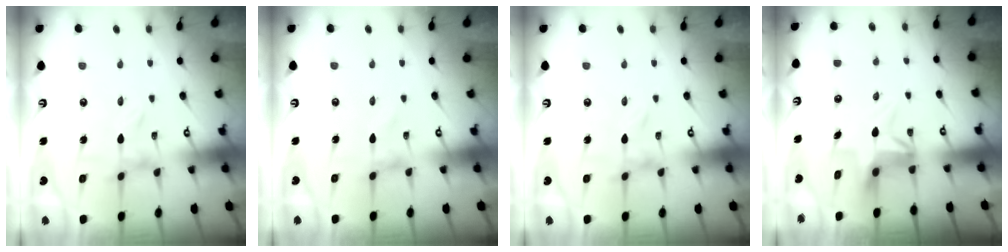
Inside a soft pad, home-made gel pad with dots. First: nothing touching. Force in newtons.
{"total": 0.0}
{"total": 0.0}
{"total": 5.3, "press": 5.2, "slide": 0.5}